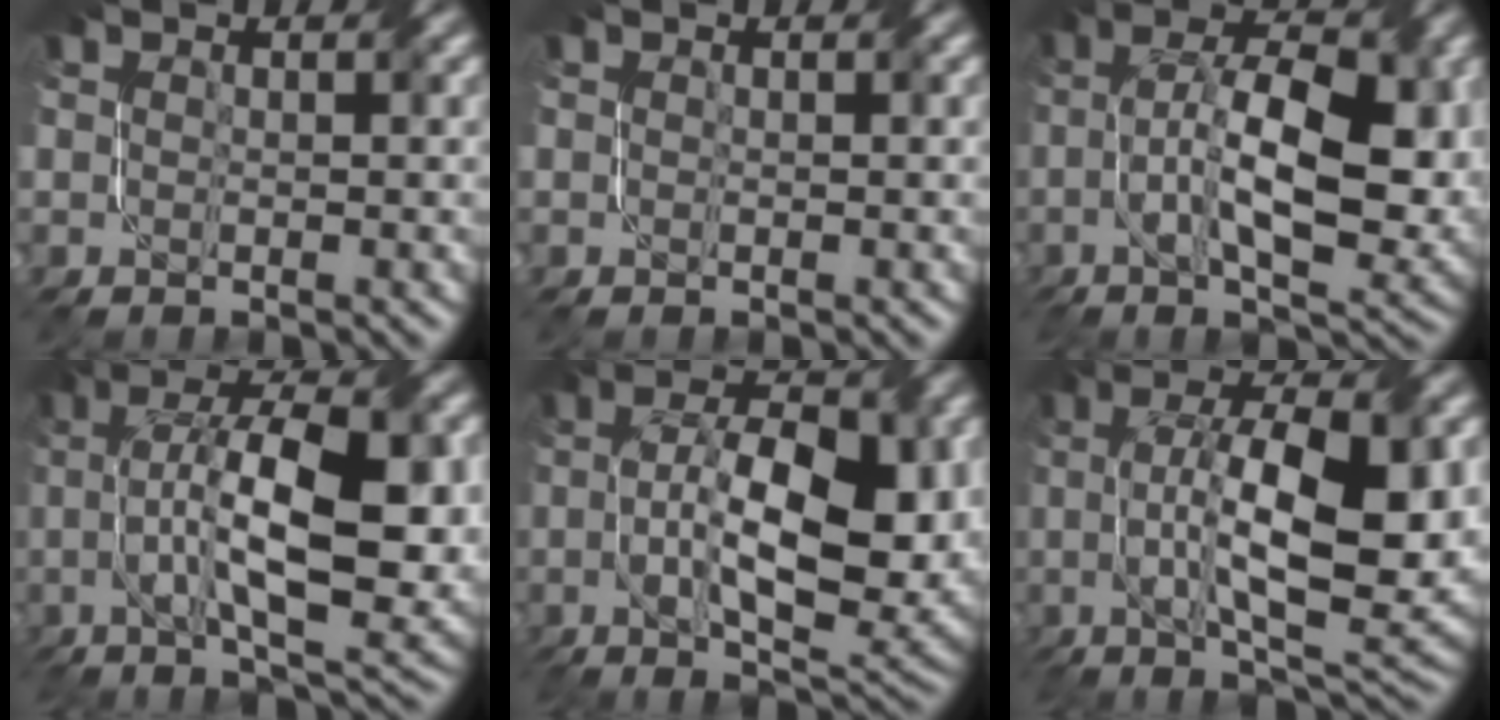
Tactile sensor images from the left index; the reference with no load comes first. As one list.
[{"total": 0.0}, {"total": 11.6, "force": [-0.4, 4.6, 10.6], "torque": [-0.178, 0.000, 0.002]}, {"total": 12.5, "force": [0.4, 4.2, 11.8], "torque": [-0.195, 0.005, 0.012]}, {"total": 11.9, "force": [-0.4, 5.2, 10.7], "torque": [-0.174, -0.002, 0.003]}, {"total": 12.1, "force": [0.3, 4.0, 11.4], "torque": [-0.179, 0.002, 0.012]}]